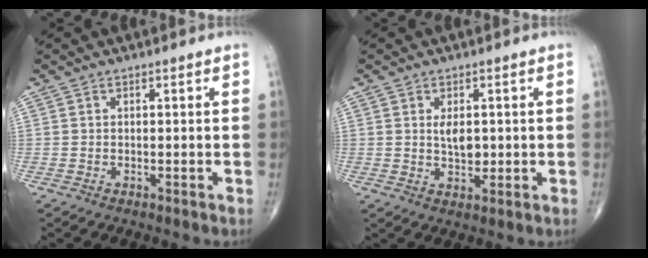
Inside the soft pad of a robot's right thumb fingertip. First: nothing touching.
{"total": 4.1, "force": [0.6, 2.2, 3.3], "torque": [-0.049, -0.007, 0.013]}